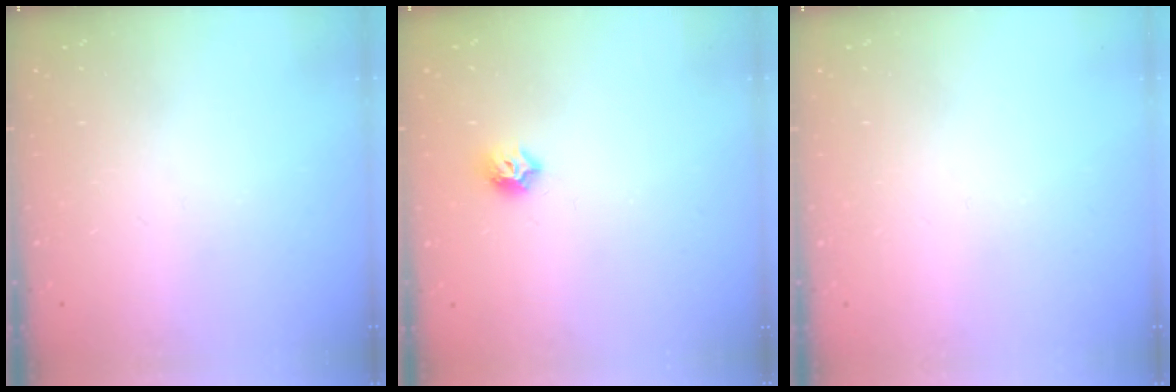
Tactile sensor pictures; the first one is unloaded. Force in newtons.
{"total": 6.7, "press": 6.6, "slide": 1.1}
{"total": 0.0}